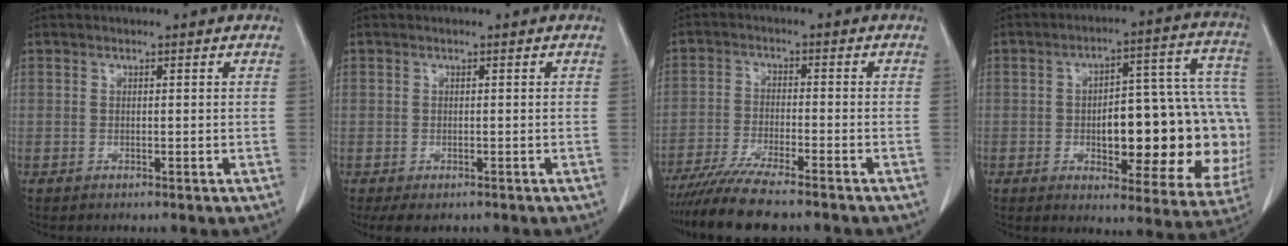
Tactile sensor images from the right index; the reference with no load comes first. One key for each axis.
{"total": 2.8, "fx": -1.8, "fy": 1.9, "fz": 1.1, "tx": -0.013, "ty": -0.002, "tz": -0.022}
{"total": 10.0, "fx": -8.6, "fy": 0.4, "fz": 5.2, "tx": -0.082, "ty": -0.026, "tz": -0.141}
{"total": 23.5, "fx": -2.9, "fy": 8.2, "fz": 21.9, "tx": -0.199, "ty": 0.045, "tz": -0.014}